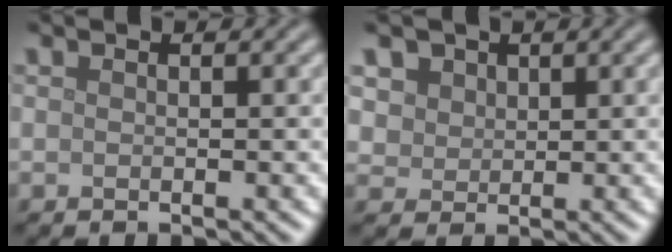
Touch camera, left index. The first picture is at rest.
{"total": 3.5, "force": [1.9, 2.7, 1.3], "torque": [-0.043, 0.001, 0.044]}